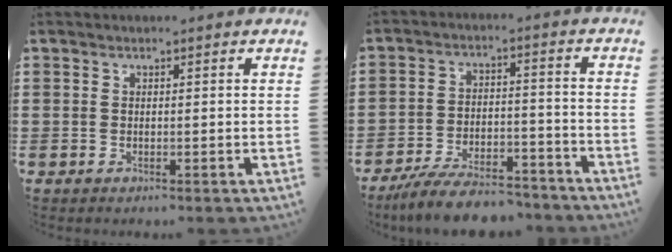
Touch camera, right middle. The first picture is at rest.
{"total": 7.9, "force": [-7.3, 1.4, 2.6], "torque": [-0.044, 0.016, -0.137]}